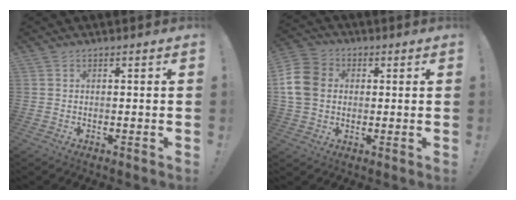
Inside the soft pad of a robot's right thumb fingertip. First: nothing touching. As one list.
[{"total": 11.7, "force": [1.1, 9.4, 6.8], "torque": [-0.139, 0.011, 0.024]}]